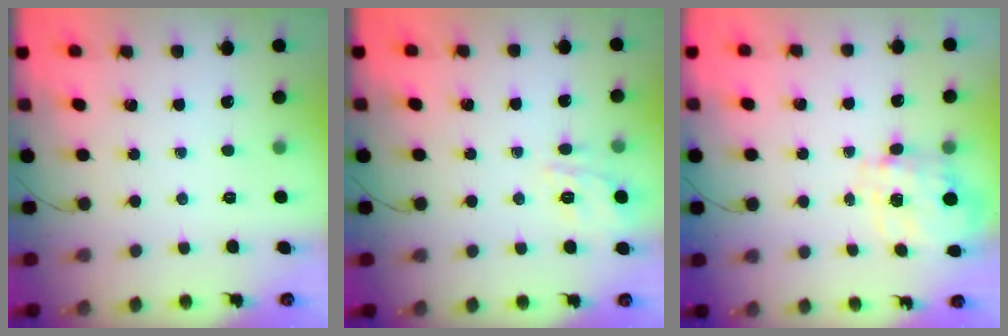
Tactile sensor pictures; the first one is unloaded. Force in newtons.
{"total": 4.5, "press": 4.4, "slide": 0.8}
{"total": 3.5, "press": 3.3, "slide": 1.0}